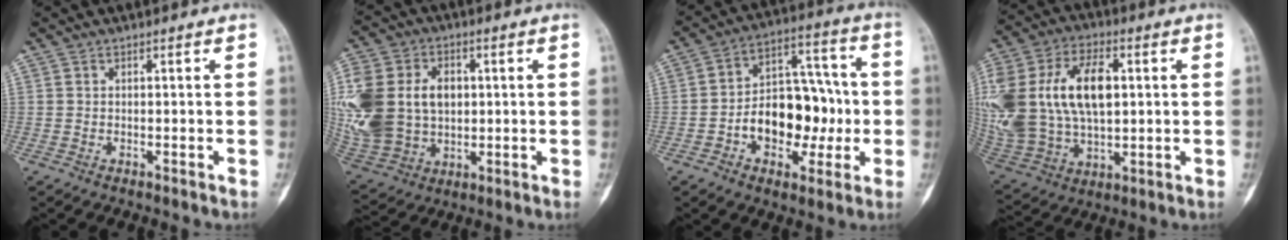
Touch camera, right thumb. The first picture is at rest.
{"total": 24.0, "force": [2.5, 18.0, 15.7], "torque": [-0.355, 0.021, 0.067]}
{"total": 16.3, "force": [-3.0, 10.8, 11.8], "torque": [-0.133, 0.049, -0.043]}
{"total": 27.6, "force": [4.6, 16.9, 21.3], "torque": [-0.469, 0.023, 0.096]}